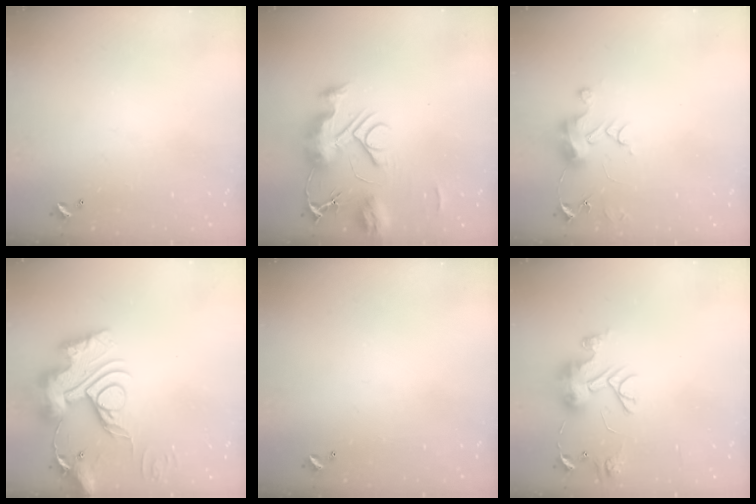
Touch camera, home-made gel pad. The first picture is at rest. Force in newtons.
{"total": 12.6, "press": 12.6, "slide": 1.2}
{"total": 7.7, "press": 7.7, "slide": 0.4}
{"total": 18.7, "press": 18.6, "slide": 1.7}
{"total": 0.0}
{"total": 10.5, "press": 10.5, "slide": 1.0}